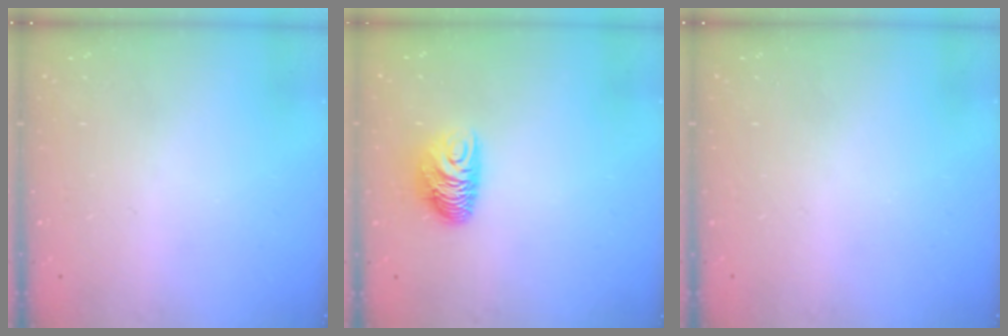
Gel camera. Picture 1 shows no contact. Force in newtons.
{"total": 8.4, "press": 8.4, "slide": 0.3}
{"total": 0.0}